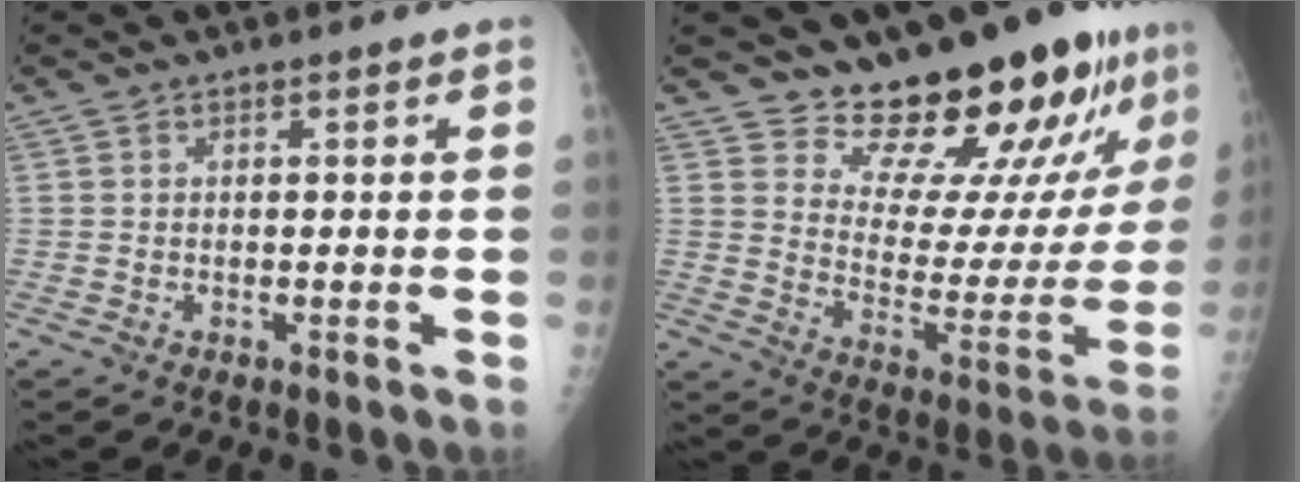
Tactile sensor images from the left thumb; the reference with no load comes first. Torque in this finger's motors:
{"motor_torque": [0.35, 0.73, -0.05, -0.34, 0.04]}